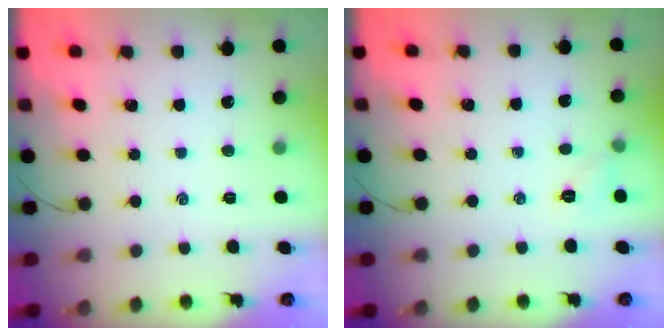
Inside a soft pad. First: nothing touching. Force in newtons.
{"total": 5.0, "press": 4.7, "slide": 1.4}